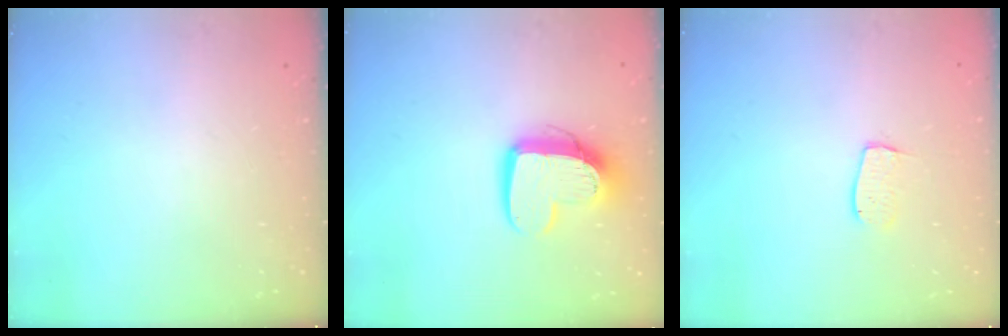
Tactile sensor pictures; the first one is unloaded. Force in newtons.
{"total": 12.9, "press": 12.8, "slide": 1.1}
{"total": 5.5, "press": 5.5, "slide": 0.4}